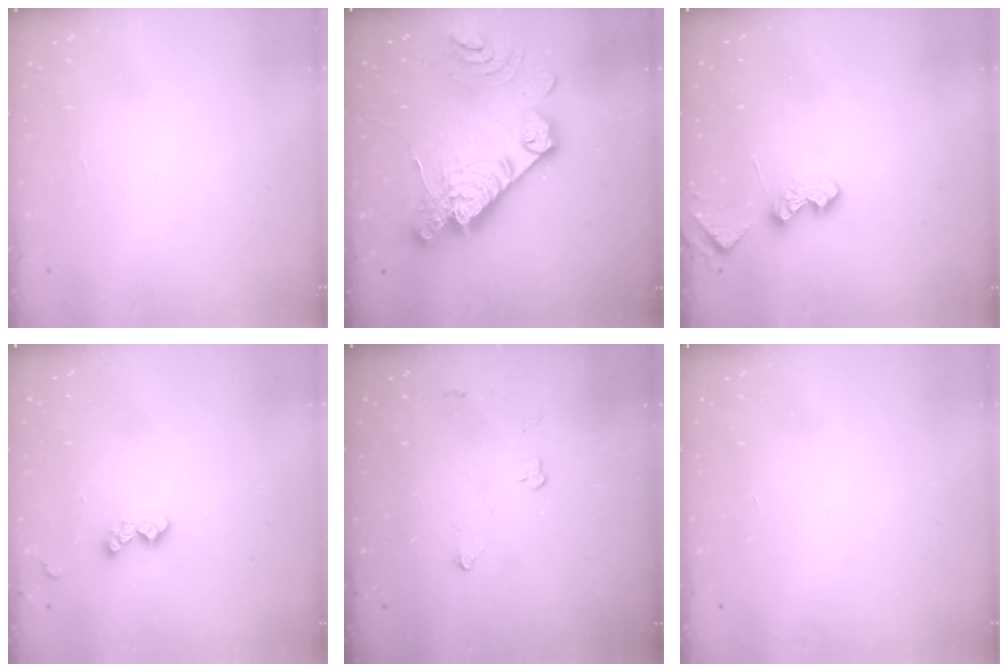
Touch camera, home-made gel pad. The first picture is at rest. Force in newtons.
{"total": 24.2, "press": 24.1, "slide": 2.5}
{"total": 4.2, "press": 4.2, "slide": 0.5}
{"total": 7.7, "press": 7.6, "slide": 0.8}
{"total": 2.8, "press": 2.8, "slide": 0.5}
{"total": 0.0}